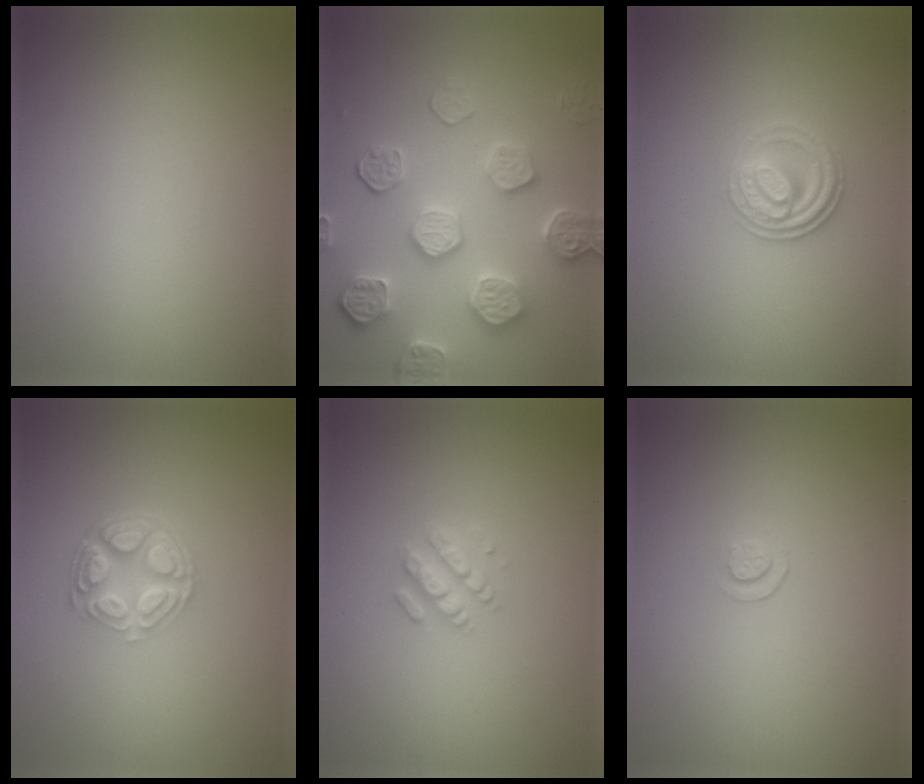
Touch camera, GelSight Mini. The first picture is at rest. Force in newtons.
{"total": 5.6, "press": 5.0, "slide": 2.5}
{"total": 2.8, "press": 2.6, "slide": 1.0}
{"total": 5.2, "press": 3.7, "slide": 3.6}
{"total": 2.5, "press": 2.4, "slide": 0.5}
{"total": 0.8, "press": 0.5, "slide": 0.7}